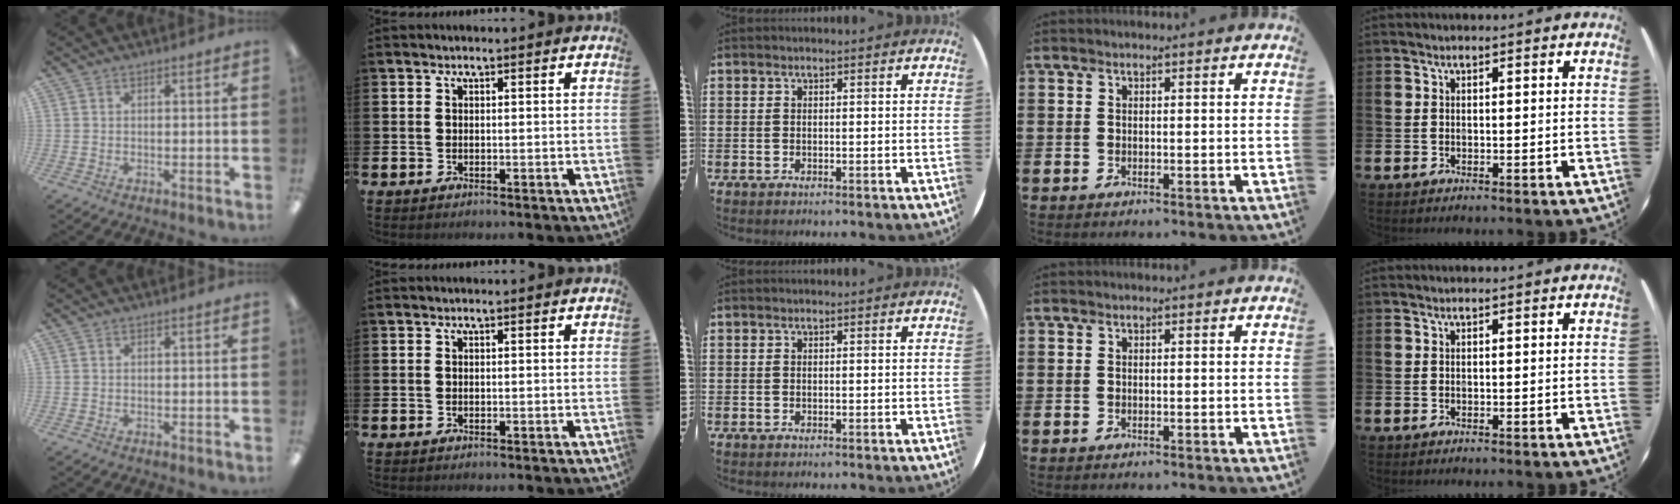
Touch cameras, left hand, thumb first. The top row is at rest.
{}